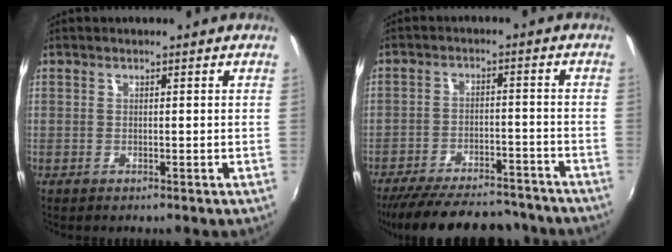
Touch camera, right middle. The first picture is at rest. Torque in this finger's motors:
{"motor_torque": [1.08, -1.06, 0.75, 0.21]}